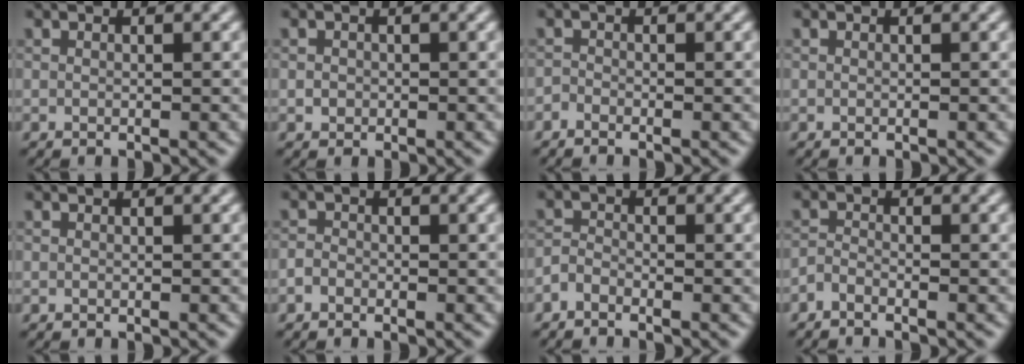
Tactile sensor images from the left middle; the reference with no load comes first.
{"total": 0.7, "force": [-0.1, 0.7, 0.2], "torque": [0.002, -0.004, -0.003]}
{"total": 0.8, "force": [-0.7, 0.2, 0.3], "torque": [-0.006, 0.000, -0.018]}
{"total": 0.0}
{"total": 0.0}
{"total": 0.9, "force": [-0.6, 0.5, 0.3], "torque": [-0.004, 0.000, -0.015]}
{"total": 1.4, "force": [-1.1, 0.6, 0.6], "torque": [-0.011, 0.003, -0.028]}
{"total": 1.2, "force": [-1.0, 0.3, 0.6], "torque": [-0.015, -0.001, -0.025]}